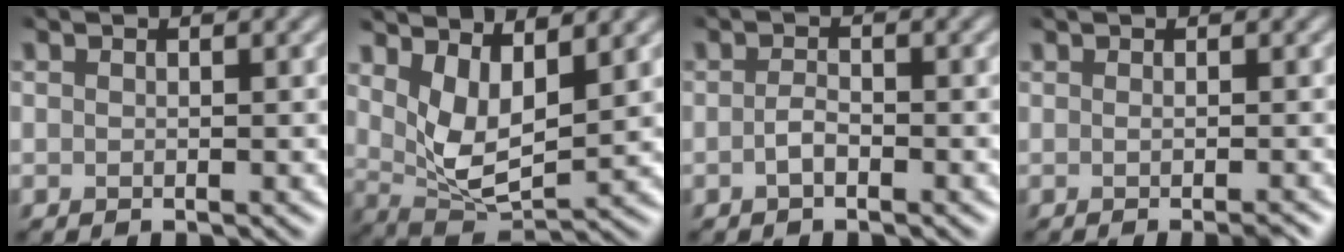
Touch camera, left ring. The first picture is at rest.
{"total": 4.4, "force": [1.6, 1.9, 3.7], "torque": [-0.074, -0.019, 0.030]}
{"total": 1.3, "force": [-1.2, 0.2, 0.6], "torque": [-0.013, -0.001, -0.027]}
{"total": 1.0, "force": [-0.4, -0.3, 0.9], "torque": [-0.008, 0.000, -0.010]}